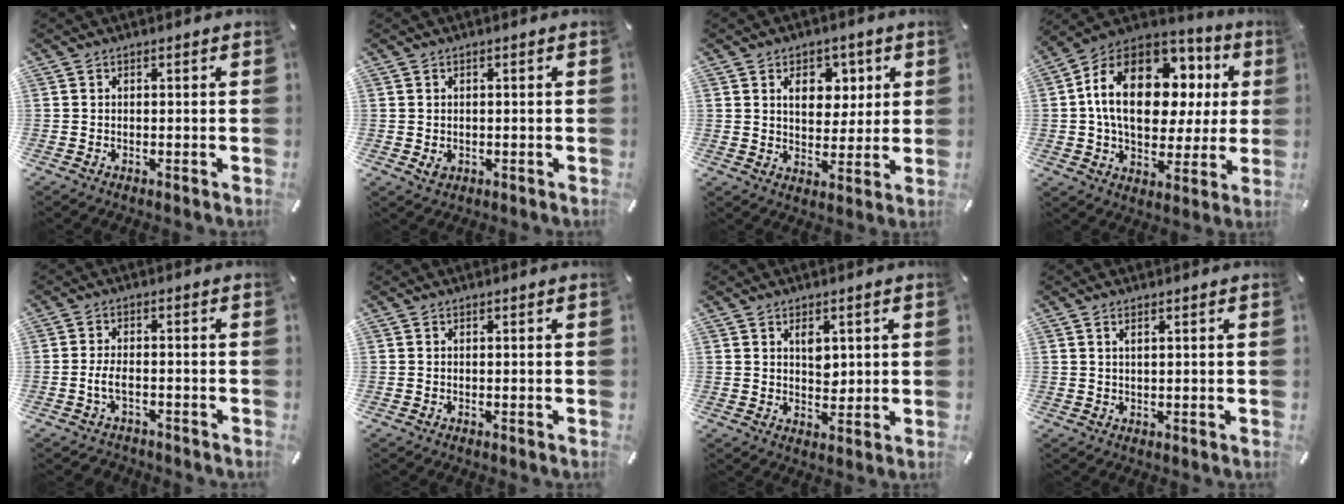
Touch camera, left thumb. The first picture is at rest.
{"total": 1.8, "force": [-0.3, 1.6, 0.9], "torque": [-0.008, -0.001, -0.006]}
{"total": 8.5, "force": [3.1, 6.2, 4.8], "torque": [-0.061, -0.005, 0.048]}
{"total": 22.4, "force": [5.3, 14.6, 16.1], "torque": [-0.286, -0.013, 0.090]}
{"total": 4.3, "force": [-1.8, 2.3, 3.1], "torque": [-0.068, 0.008, -0.036]}
{"total": 0.0}
{"total": 4.1, "force": [1.6, 3.0, 2.4], "torque": [-0.020, -0.008, 0.022]}
{"total": 1.5, "force": [0.7, 0.4, 1.3], "torque": [-0.026, 0.002, 0.012]}